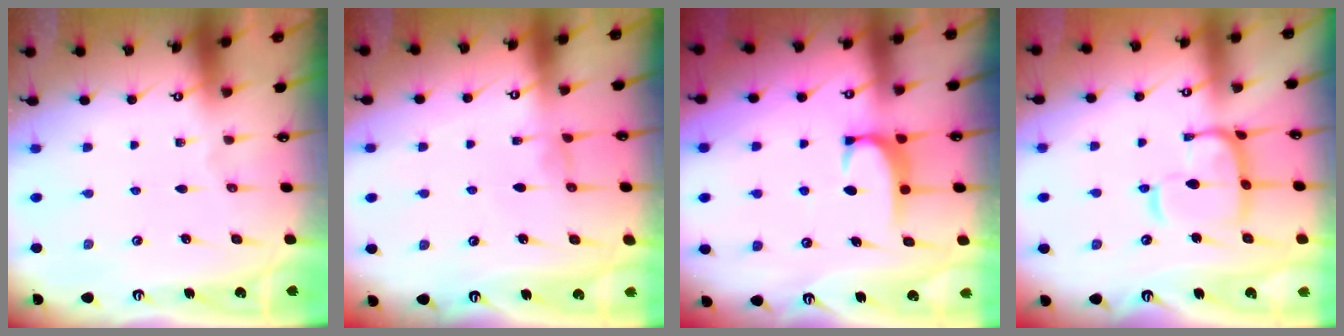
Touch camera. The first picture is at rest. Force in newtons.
{"total": 0.8, "press": 0.8, "slide": 0.3}
{"total": 1.9, "press": 1.9, "slide": 0.5}
{"total": 10.2, "press": 10.1, "slide": 1.2}